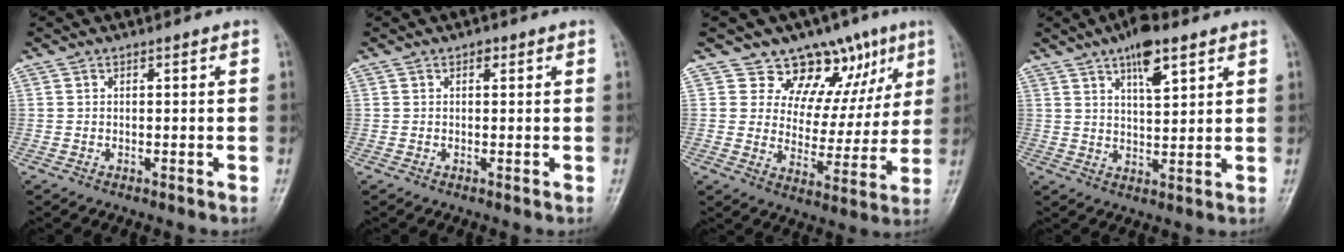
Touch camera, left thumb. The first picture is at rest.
{"total": 1.2, "force": [0.5, 0.8, 0.6], "torque": [0.001, 0.000, 0.004]}
{"total": 13.2, "force": [8.4, 8.9, 5.0], "torque": [-0.010, -0.035, 0.118]}
{"total": 8.3, "force": [4.7, 2.9, 6.1], "torque": [-0.086, -0.021, 0.076]}